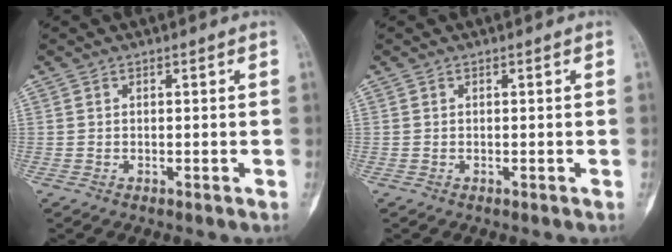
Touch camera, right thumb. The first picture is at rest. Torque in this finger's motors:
{"motor_torque": [0.00, 0.00, 0.01, -0.01, 0.00]}